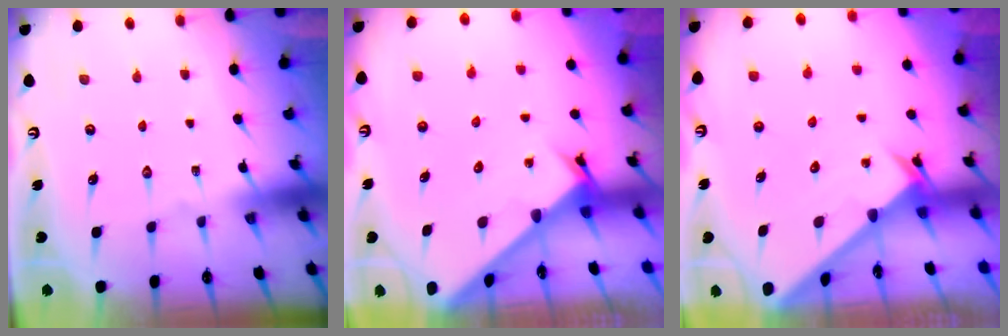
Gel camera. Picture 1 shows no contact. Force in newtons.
{"total": 2.6, "press": 2.6, "slide": 0.3}
{"total": 2.1, "press": 2.1, "slide": 0.1}